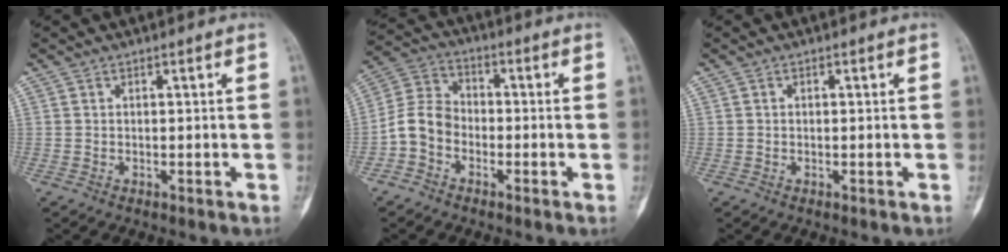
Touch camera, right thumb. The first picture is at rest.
{"total": 7.5, "force": [-2.7, 5.8, 4.0], "torque": [-0.069, 0.031, -0.066]}
{"total": 0.0}